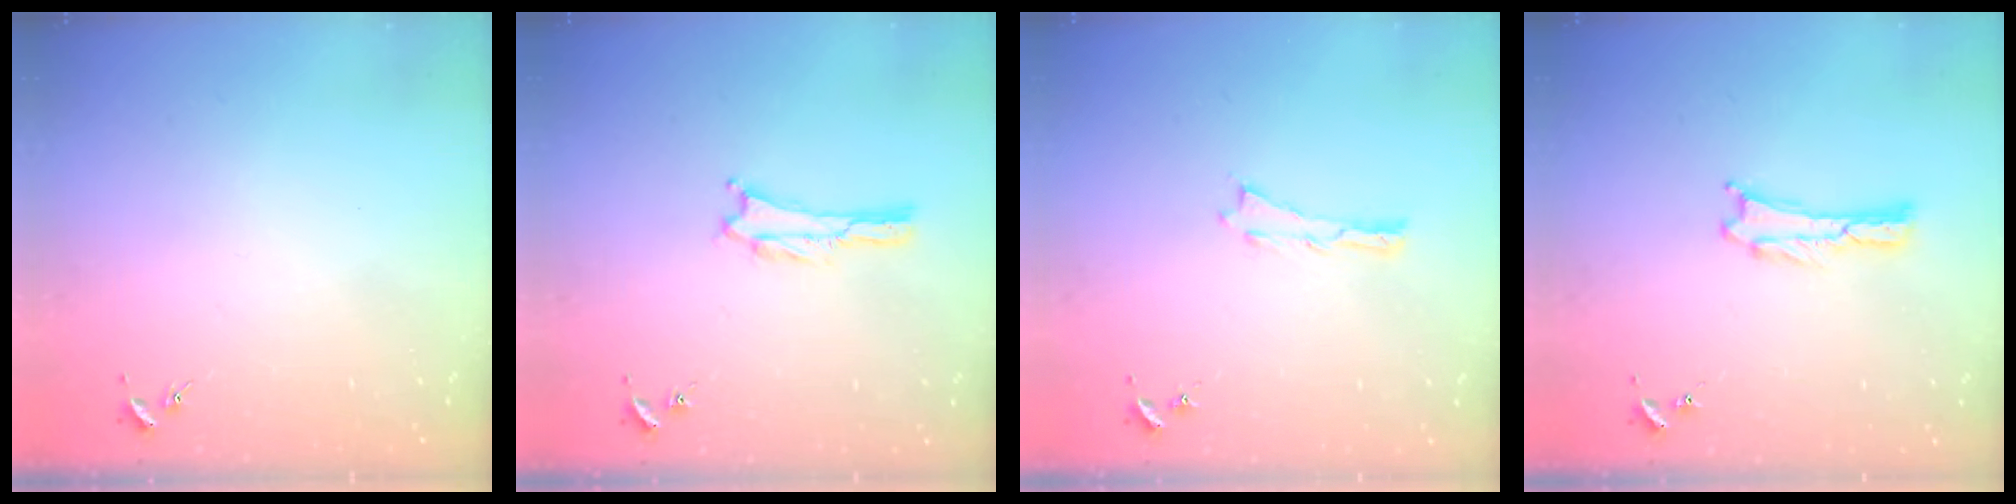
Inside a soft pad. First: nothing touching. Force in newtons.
{"total": 0.0}
{"total": 0.0}
{"total": 0.0}